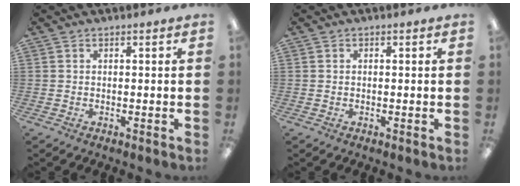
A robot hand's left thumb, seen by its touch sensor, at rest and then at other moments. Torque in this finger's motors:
{"motor_torque": [-0.07, 0.14, 0.10, -0.08, 0.00]}